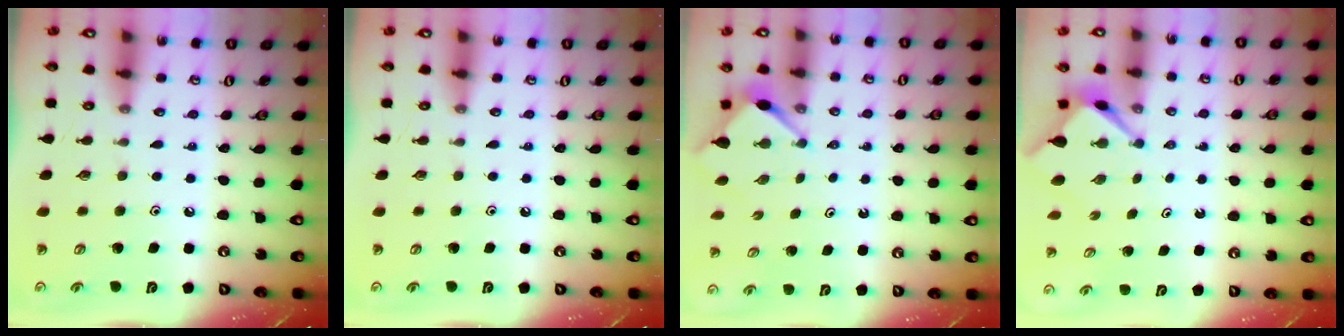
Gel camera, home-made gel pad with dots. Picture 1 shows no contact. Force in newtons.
{"total": 0.0}
{"total": 3.4, "press": 3.4, "slide": 0.3}
{"total": 2.9, "press": 2.9, "slide": 0.2}